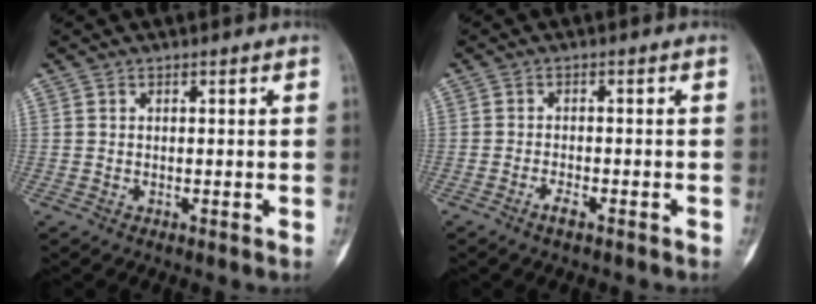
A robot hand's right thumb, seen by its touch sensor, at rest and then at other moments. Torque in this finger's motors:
{"motor_torque": [-0.23, -0.02, 0.01, 0.22, -0.03]}